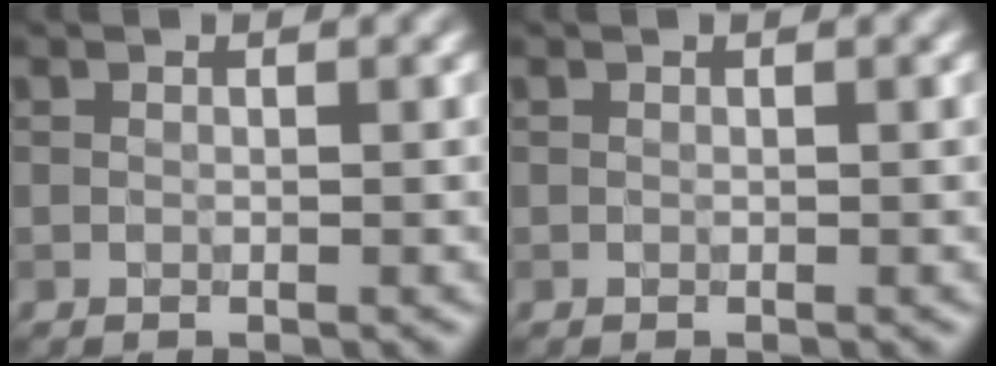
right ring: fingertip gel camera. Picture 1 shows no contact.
{"total": 0.0}